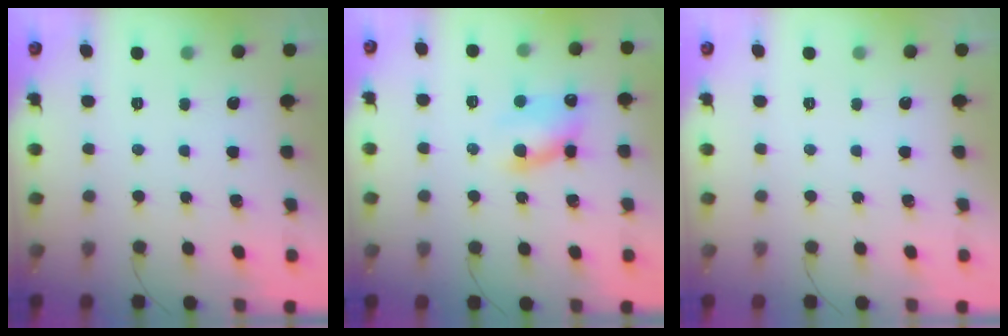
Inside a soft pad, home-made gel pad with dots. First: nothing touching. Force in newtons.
{"total": 8.8, "press": 8.7, "slide": 1.4}
{"total": 0.0}